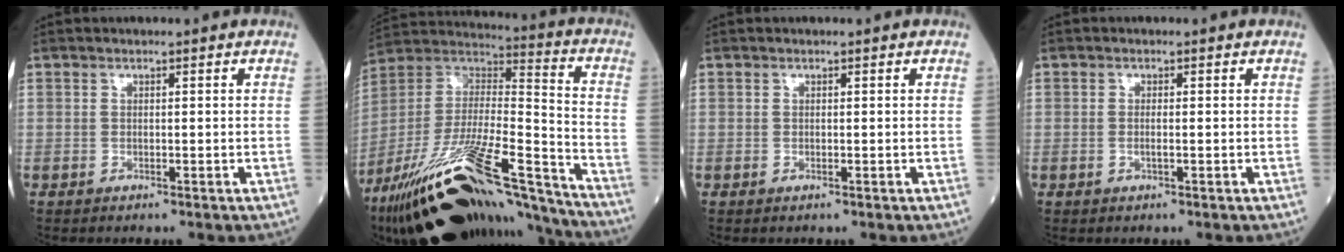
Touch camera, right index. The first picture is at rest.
{"total": 29.1, "force": [-22.4, 4.9, 17.8], "torque": [-0.320, -0.033, -0.380]}
{"total": 0.0}
{"total": 0.9, "force": [-0.2, 0.1, 0.9], "torque": [-0.020, -0.001, -0.003]}